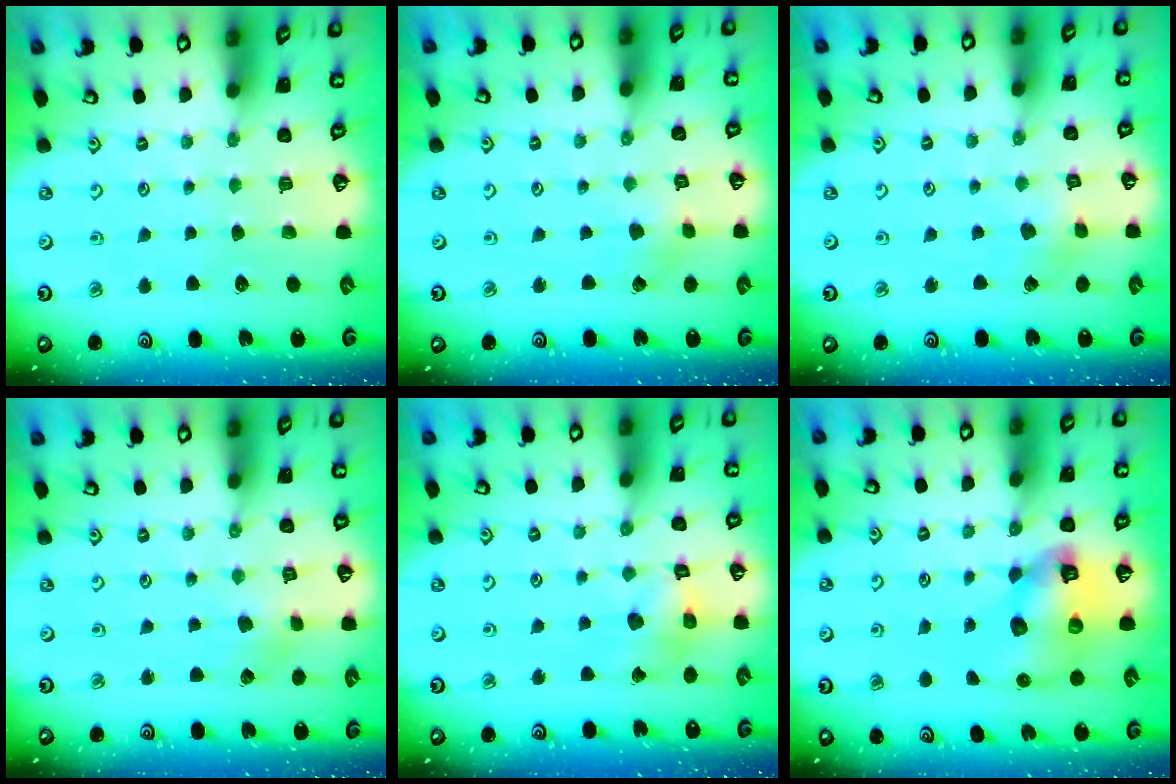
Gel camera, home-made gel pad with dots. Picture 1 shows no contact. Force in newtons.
{"total": 1.8, "press": 1.8, "slide": 0.2}
{"total": 3.0, "press": 3.0, "slide": 0.4}
{"total": 2.0, "press": 2.0, "slide": 0.3}
{"total": 8.7, "press": 8.6, "slide": 0.9}
{"total": 11.6, "press": 11.5, "slide": 1.4}